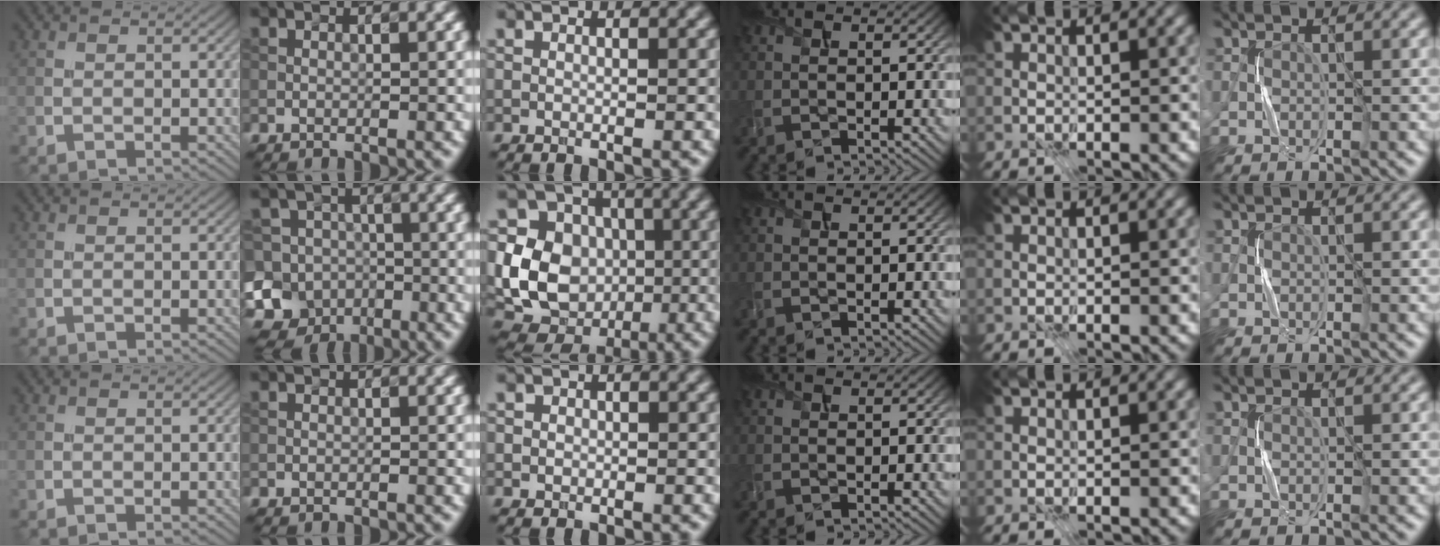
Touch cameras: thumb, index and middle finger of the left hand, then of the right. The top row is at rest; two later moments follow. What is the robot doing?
{"motion": "press", "object": "stapler"}